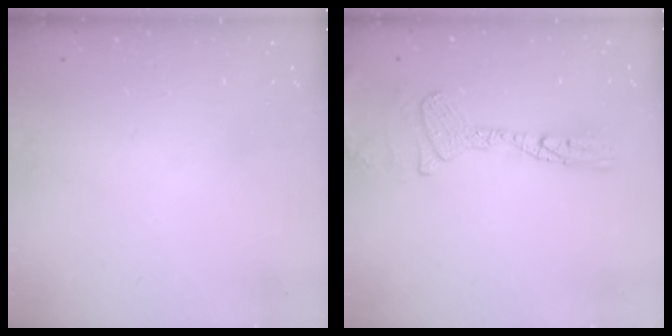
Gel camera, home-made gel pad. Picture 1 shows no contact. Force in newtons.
{"total": 12.6, "press": 12.5, "slide": 1.4}